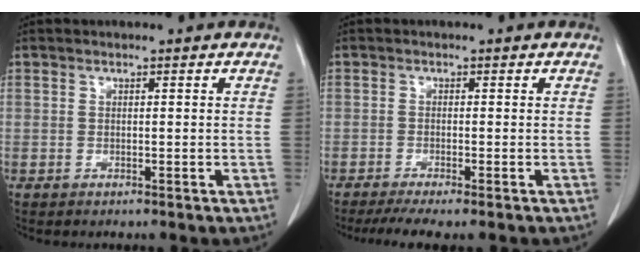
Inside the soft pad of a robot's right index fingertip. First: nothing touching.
{"total": 5.5, "force": [-4.4, 0.4, 3.3], "torque": [-0.046, -0.010, -0.069]}